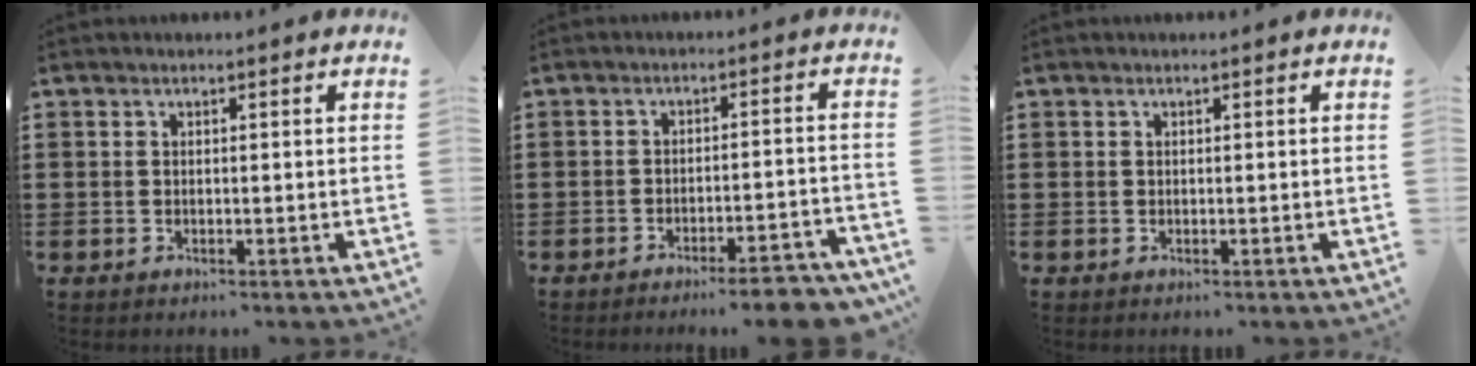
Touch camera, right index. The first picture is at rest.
{"total": 5.2, "force": [-4.5, -0.4, 2.6], "torque": [-0.038, -0.013, -0.081]}
{"total": 0.0}